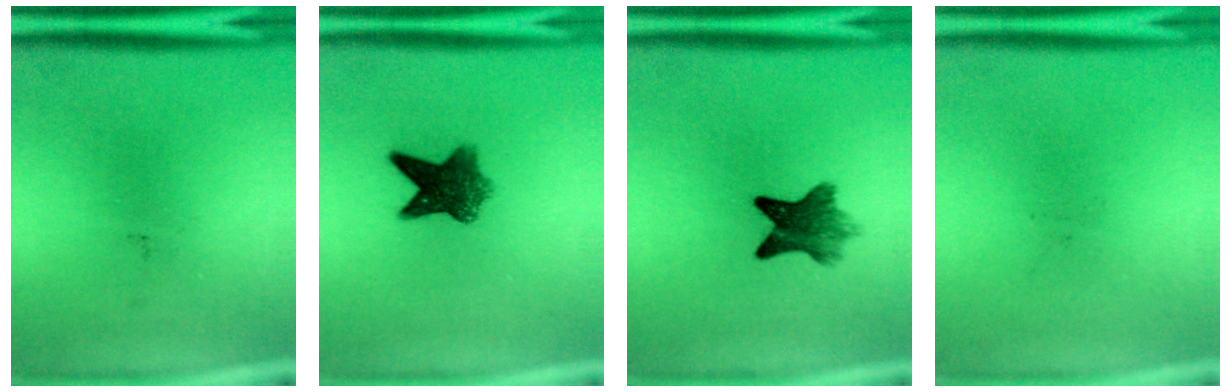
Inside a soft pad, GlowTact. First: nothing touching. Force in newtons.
{"total": 7.3}
{"total": 7.0}
{"total": 0.0}